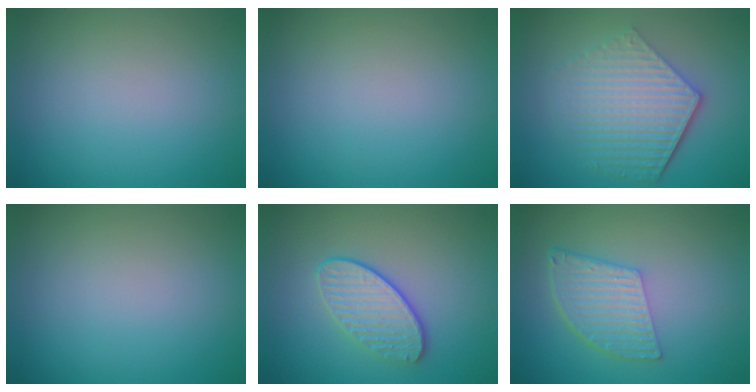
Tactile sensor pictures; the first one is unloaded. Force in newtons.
{"total": 0.0}
{"total": 6.3, "press": 4.5, "slide": 4.4}
{"total": 0.0}
{"total": 3.5, "press": 3.2, "slide": 1.3}
{"total": 5.1, "press": 3.7, "slide": 3.5}